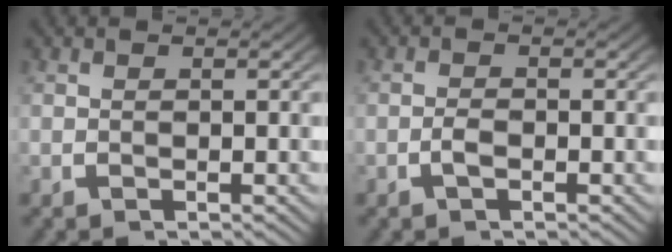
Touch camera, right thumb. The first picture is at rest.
{"total": 1.1, "force": [-0.6, 0.5, 0.8], "torque": [-0.020, -0.004, -0.010]}